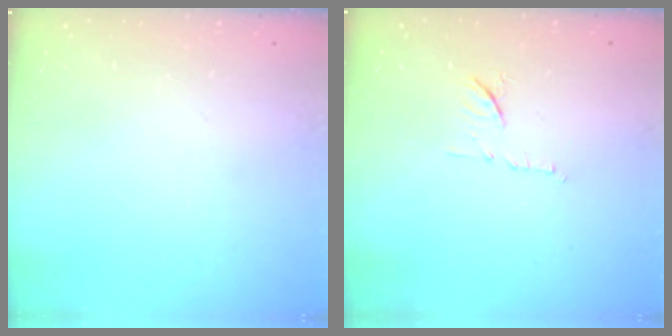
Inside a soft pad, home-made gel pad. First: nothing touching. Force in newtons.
{"total": 7.8, "press": 7.8, "slide": 0.3}